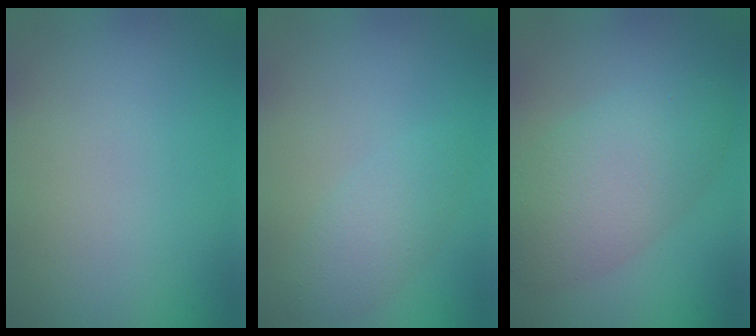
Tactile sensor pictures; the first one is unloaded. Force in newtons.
{"total": 2.5, "press": 2.5, "slide": 0.1}
{"total": 6.4, "press": 6.4, "slide": 0.2}